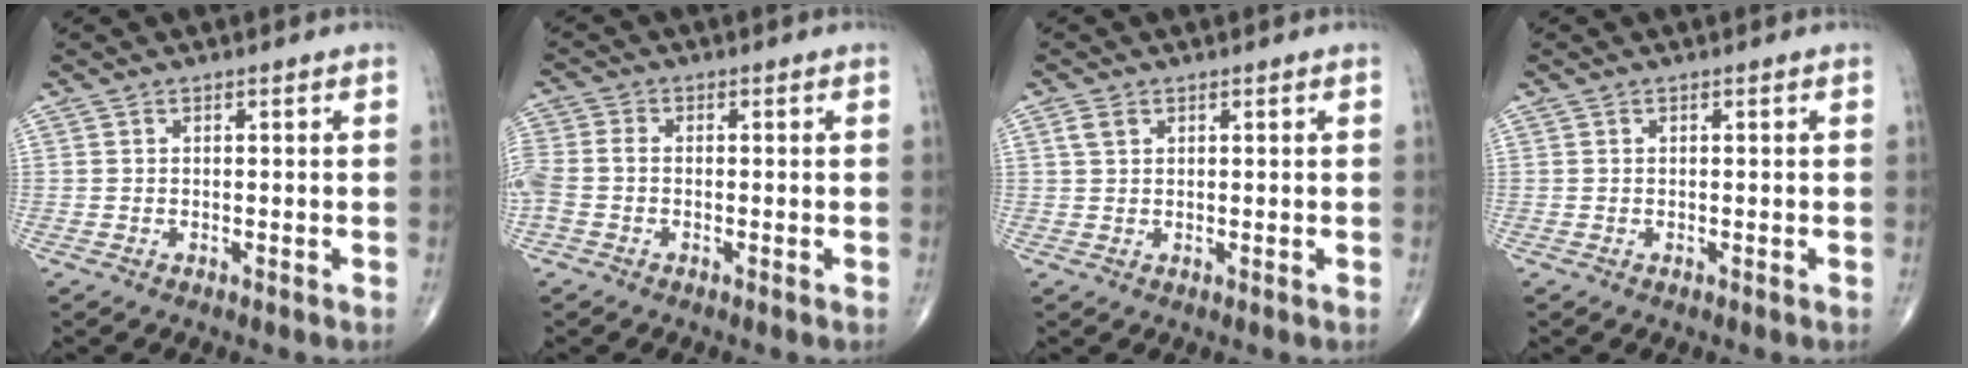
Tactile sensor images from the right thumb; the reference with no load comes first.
{"total": 5.8, "force": [-1.0, 4.1, 4.0], "torque": [-0.109, 0.012, -0.026]}
{"total": 2.0, "force": [1.0, 1.3, 1.2], "torque": [-0.025, 0.004, 0.021]}
{"total": 0.0}